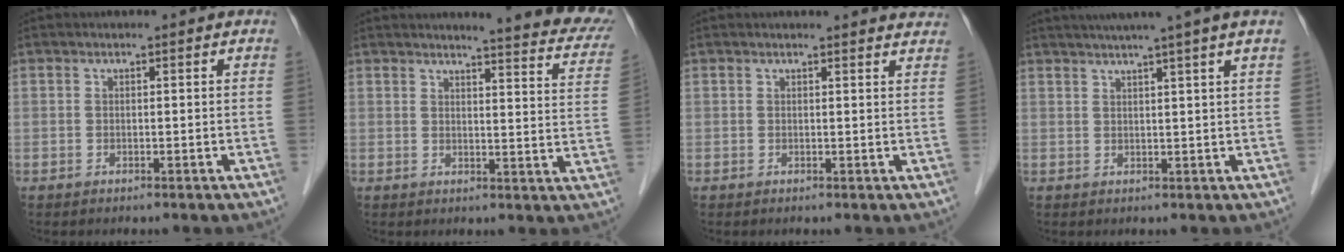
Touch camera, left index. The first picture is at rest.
{"total": 13.5, "force": [12.3, 1.1, 5.6], "torque": [-0.046, -0.057, 0.114]}
{"total": 5.6, "force": [5.5, 0.6, 0.8], "torque": [0.002, -0.003, 0.036]}
{"total": 8.9, "force": [6.8, -1.9, 5.4], "torque": [-0.072, 0.021, 0.078]}